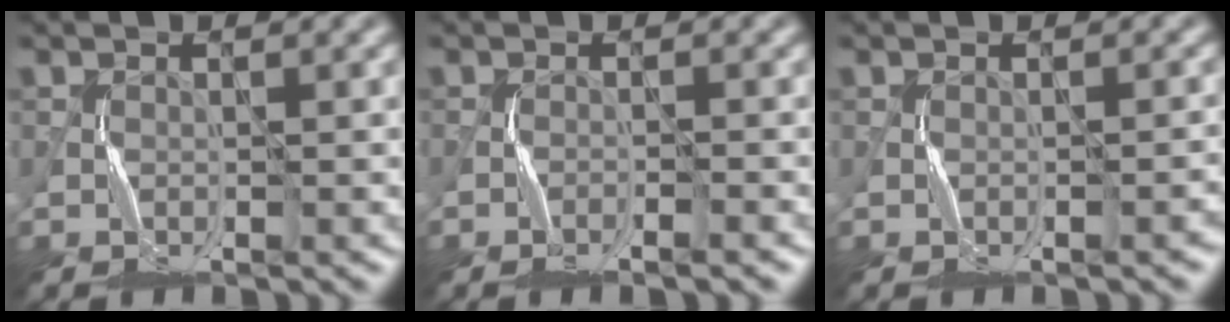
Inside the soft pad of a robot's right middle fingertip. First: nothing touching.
{"total": 1.6, "force": [-1.3, 0.0, 0.8], "torque": [-0.014, 0.000, -0.026]}
{"total": 1.0, "force": [-0.9, 0.1, 0.4], "torque": [-0.003, -0.001, -0.016]}